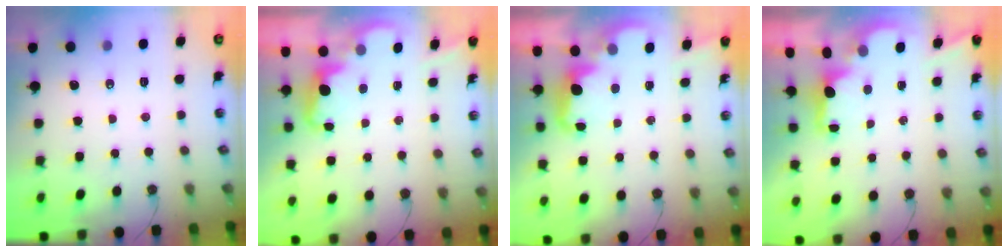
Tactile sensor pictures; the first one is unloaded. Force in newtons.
{"total": 2.2, "press": 2.1, "slide": 0.5}
{"total": 2.6, "press": 2.6, "slide": 0.6}
{"total": 2.0, "press": 1.9, "slide": 0.7}